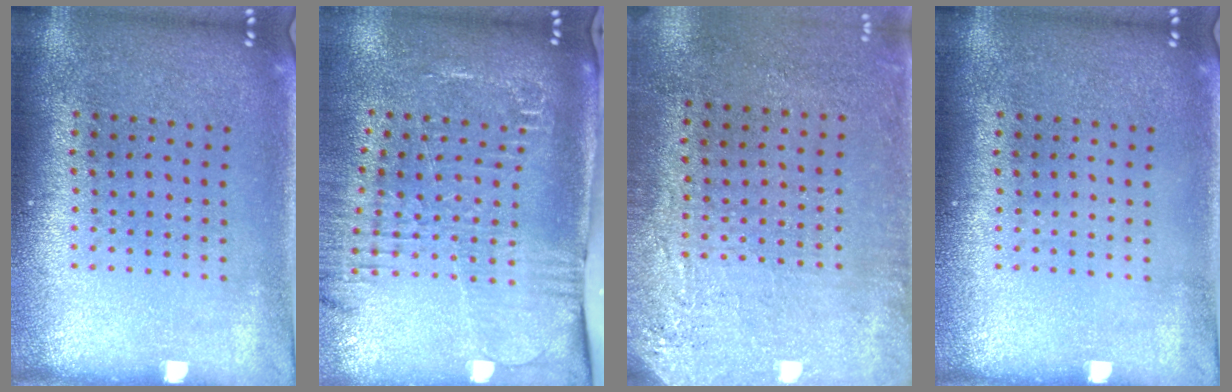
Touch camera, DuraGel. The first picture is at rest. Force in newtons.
{"total": 2.6, "press": 2.1, "slide": 1.5}
{"total": 2.8, "press": 2.3, "slide": 1.6}
{"total": 0.0}